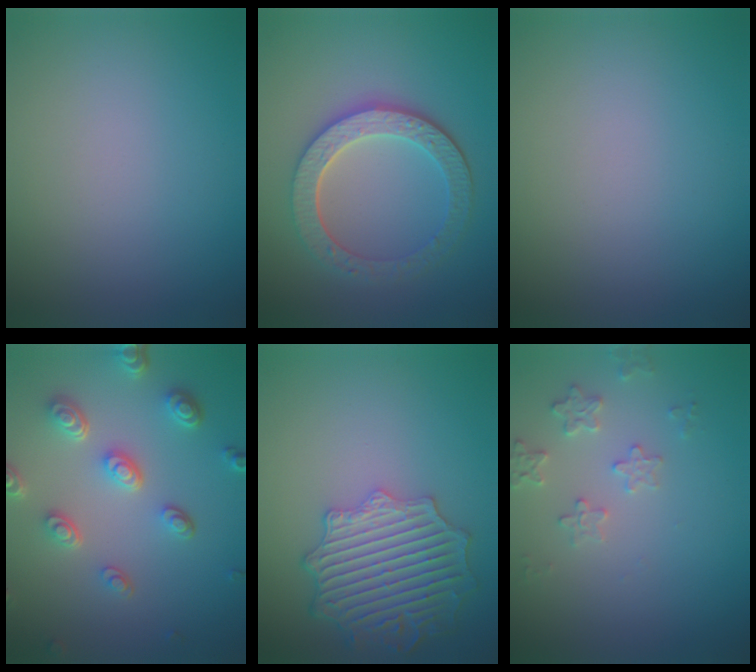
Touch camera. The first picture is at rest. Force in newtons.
{"total": 5.2, "press": 4.4, "slide": 2.8}
{"total": 0.0}
{"total": 5.1, "press": 3.8, "slide": 3.4}
{"total": 6.1, "press": 5.4, "slide": 2.9}
{"total": 2.2, "press": 2.1, "slide": 0.4}